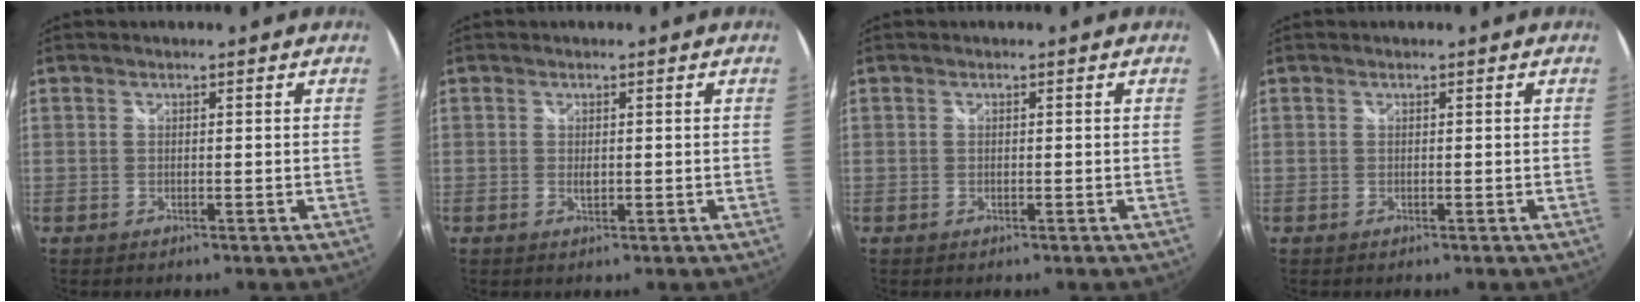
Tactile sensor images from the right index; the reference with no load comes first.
{"total": 1.1, "force": [0.1, 0.7, 0.8], "torque": [-0.014, -0.001, 0.000]}
{"total": 0.0}
{"total": 0.0}